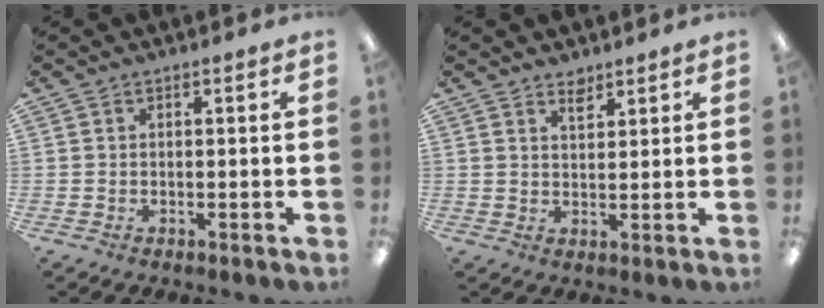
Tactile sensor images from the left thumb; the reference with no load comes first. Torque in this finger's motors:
{"motor_torque": [-0.27, -0.19, -0.18, -0.15, 0.02]}